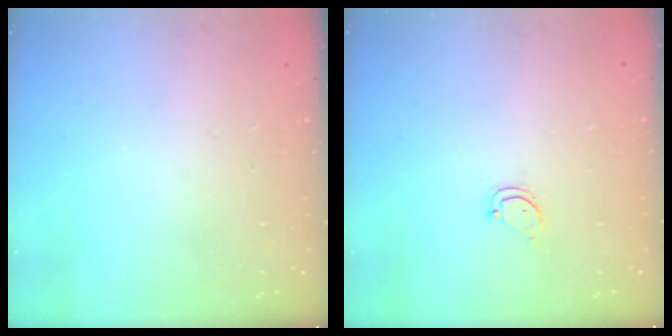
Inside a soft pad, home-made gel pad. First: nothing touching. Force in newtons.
{"total": 2.6, "press": 2.6, "slide": 0.3}